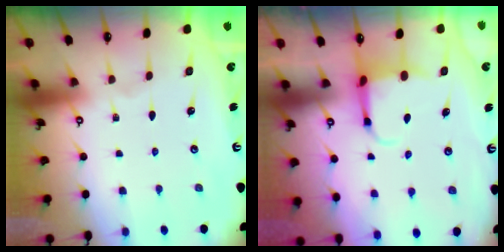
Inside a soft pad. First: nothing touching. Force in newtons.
{"total": 3.9, "press": 3.7, "slide": 1.1}